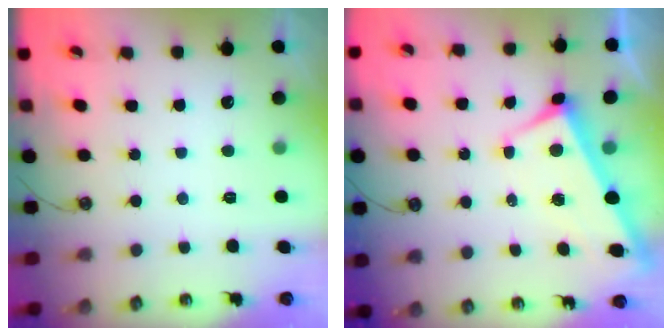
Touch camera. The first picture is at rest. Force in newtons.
{"total": 2.9, "press": 2.7, "slide": 0.9}